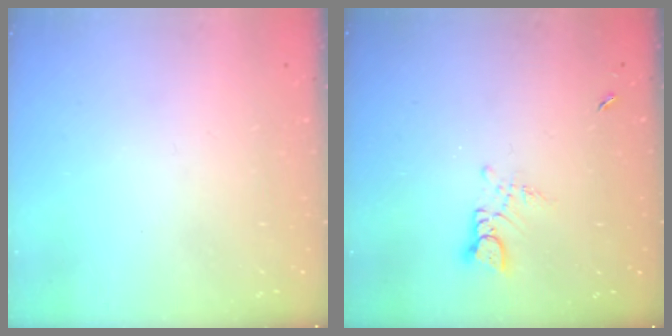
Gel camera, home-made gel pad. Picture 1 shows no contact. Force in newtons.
{"total": 2.7, "press": 2.7, "slide": 0.3}